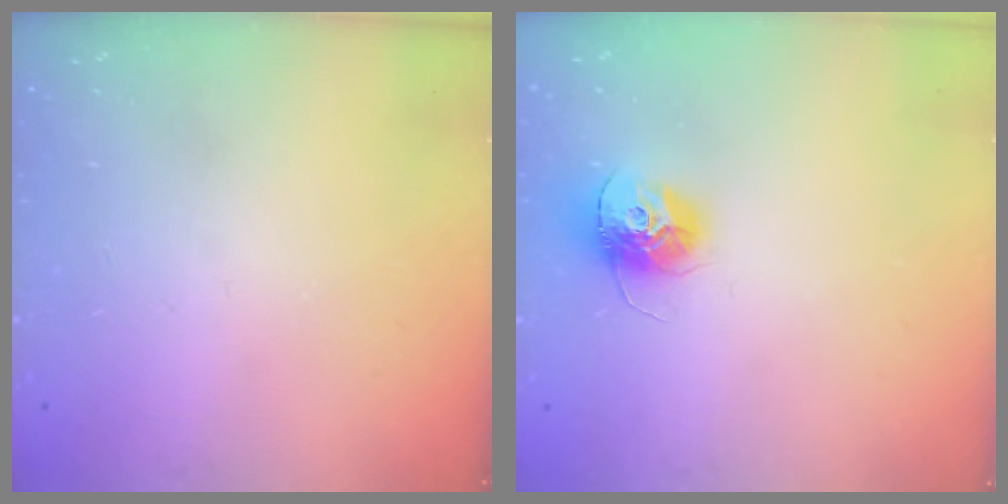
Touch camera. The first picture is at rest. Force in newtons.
{"total": 12.3, "press": 12.3, "slide": 1.0}